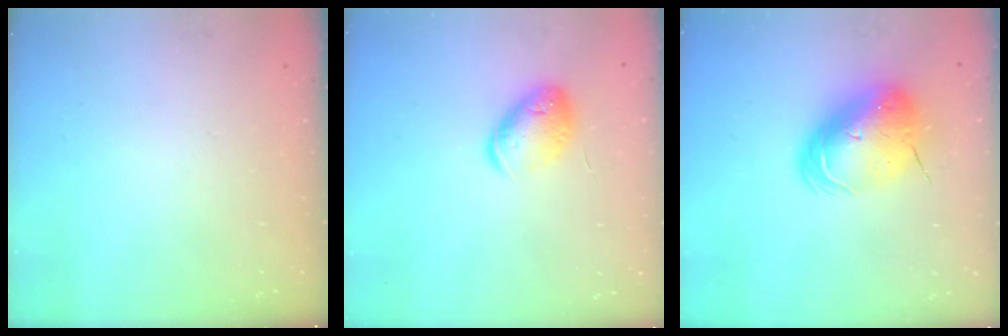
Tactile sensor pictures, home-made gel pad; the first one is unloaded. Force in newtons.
{"total": 12.4, "press": 12.3, "slide": 1.1}
{"total": 13.7, "press": 13.4, "slide": 2.6}